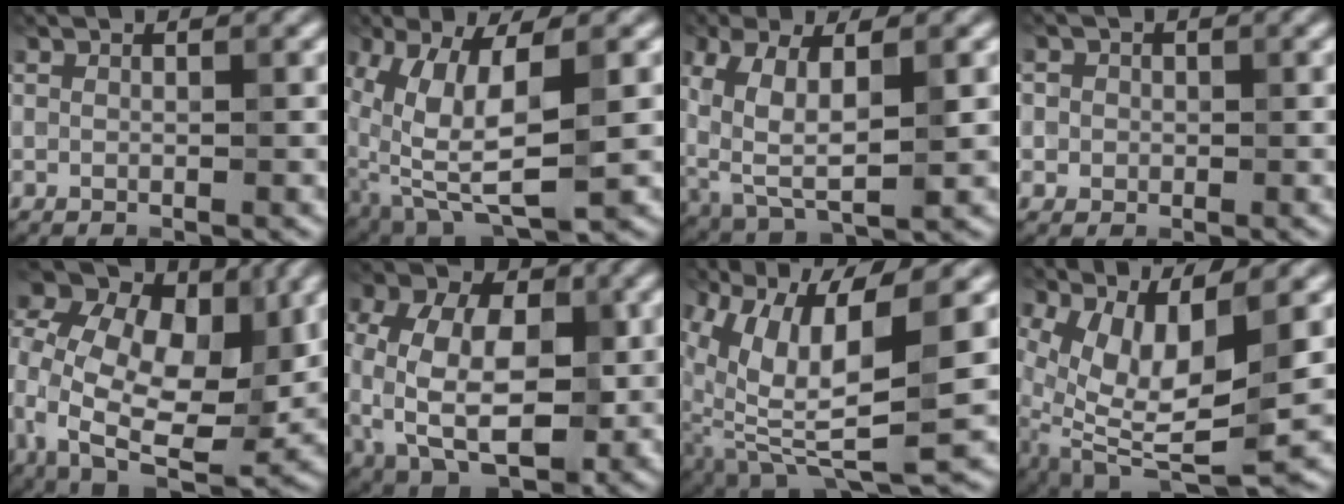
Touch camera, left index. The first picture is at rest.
{"total": 8.1, "force": [-0.4, 3.5, 7.3], "torque": [-0.163, -0.014, 0.007]}
{"total": 6.4, "force": [0.7, 2.9, 5.7], "torque": [-0.124, -0.003, 0.022]}
{"total": 1.0, "force": [-0.2, 0.9, -0.4], "torque": [0.016, -0.005, 0.006]}
{"total": 14.7, "force": [1.0, 10.3, 10.4], "torque": [-0.215, 0.010, 0.052]}
{"total": 10.2, "force": [-0.5, 6.7, 7.7], "torque": [-0.158, -0.005, 0.003]}
{"total": 9.4, "force": [1.1, 3.3, 8.8], "torque": [-0.181, -0.022, 0.037]}
{"total": 7.4, "force": [0.4, 2.8, 6.9], "torque": [-0.159, -0.021, 0.022]}